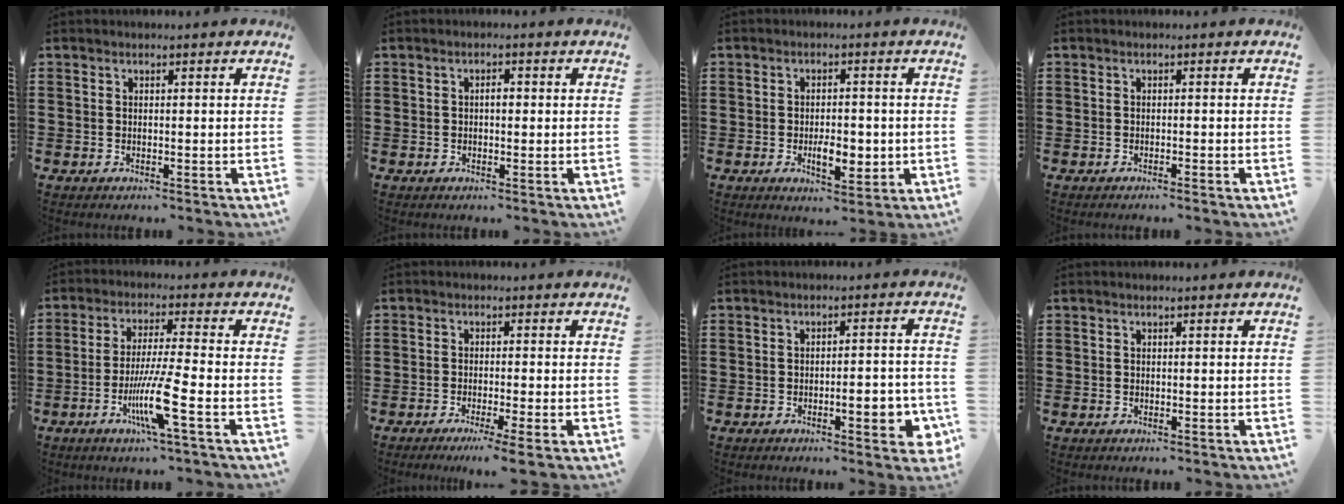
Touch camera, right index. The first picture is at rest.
{"total": 1.6, "force": [0.0, 0.6, 1.5], "torque": [-0.028, 0.003, -0.001]}
{"total": 4.8, "force": [-1.1, 2.4, 4.1], "torque": [-0.055, 0.002, -0.021]}
{"total": 0.6, "force": [-0.5, -0.1, 0.3], "torque": [-0.006, -0.001, -0.011]}
{"total": 9.0, "force": [-3.6, 0.1, 8.2], "torque": [-0.163, -0.017, -0.069]}
{"total": 2.6, "force": [-1.8, -0.6, 1.8], "torque": [-0.029, -0.010, -0.032]}
{"total": 5.0, "force": [-1.7, 1.4, 4.4], "torque": [-0.055, -0.005, -0.031]}
{"total": 0.0}